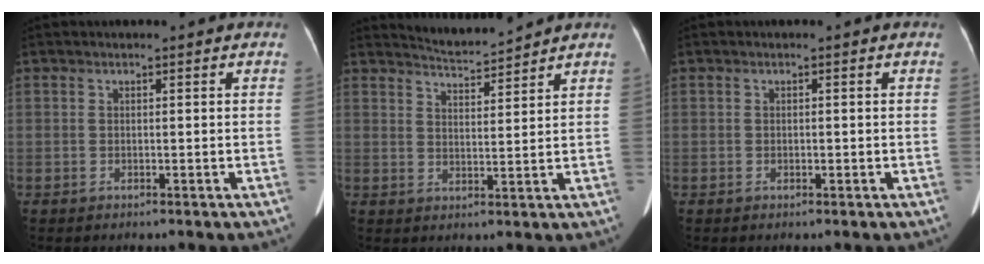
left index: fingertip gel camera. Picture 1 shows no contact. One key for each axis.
{"total": 4.7, "fx": 4.6, "fy": -0.7, "fz": -0.1, "tx": -0.009, "ty": -0.002, "tz": 0.081}
{"total": 0.6, "fx": -0.2, "fy": 0.4, "fz": 0.4, "tx": -0.006, "ty": 0.002, "tz": -0.003}